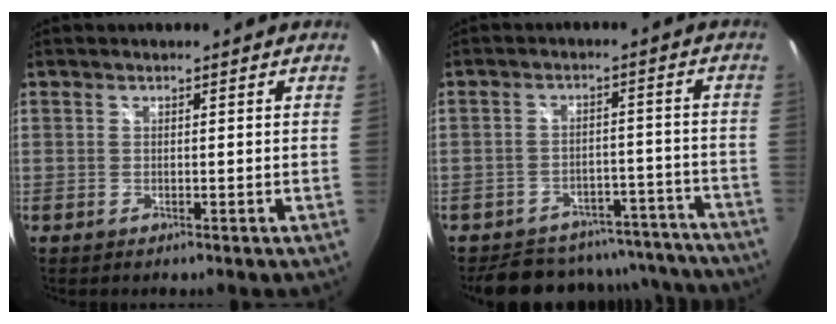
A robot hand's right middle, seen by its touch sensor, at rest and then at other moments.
{"total": 18.7, "force": [-16.6, 7.2, 4.8], "torque": [-0.094, 0.043, -0.195]}